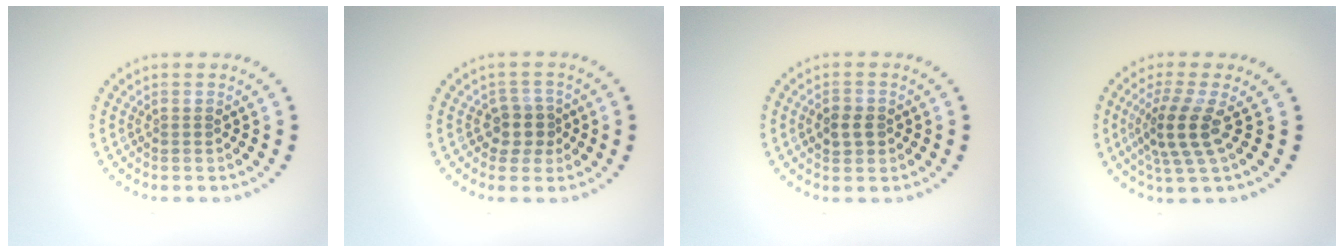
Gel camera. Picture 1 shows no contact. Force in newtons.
{"total": 2.4, "press": 2.0, "slide": 1.3}
{"total": 2.1, "press": 2.1, "slide": 0.2}
{"total": 3.8, "press": 2.8, "slide": 2.6}